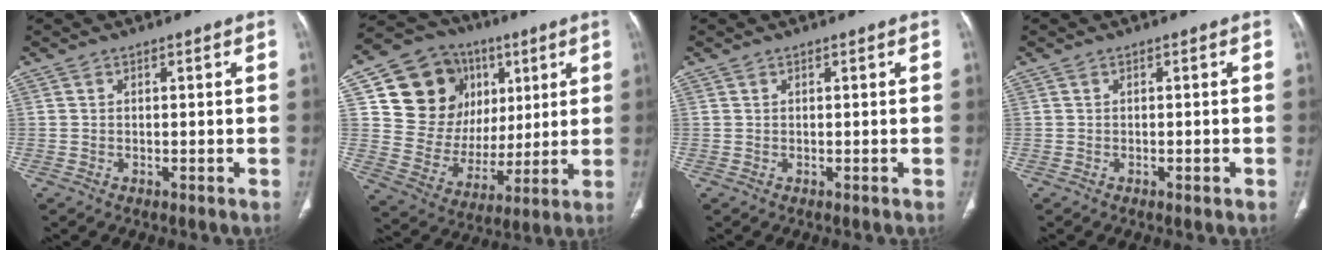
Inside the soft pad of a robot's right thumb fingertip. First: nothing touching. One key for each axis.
{"total": 21.2, "fx": 7.1, "fy": 17.4, "fz": 9.7, "tx": -0.113, "ty": 0.017, "tz": 0.143}
{"total": 0.0}
{"total": 1.1, "fx": -0.6, "fy": 0.2, "fz": 0.9, "tx": -0.014, "ty": -0.001, "tz": -0.008}